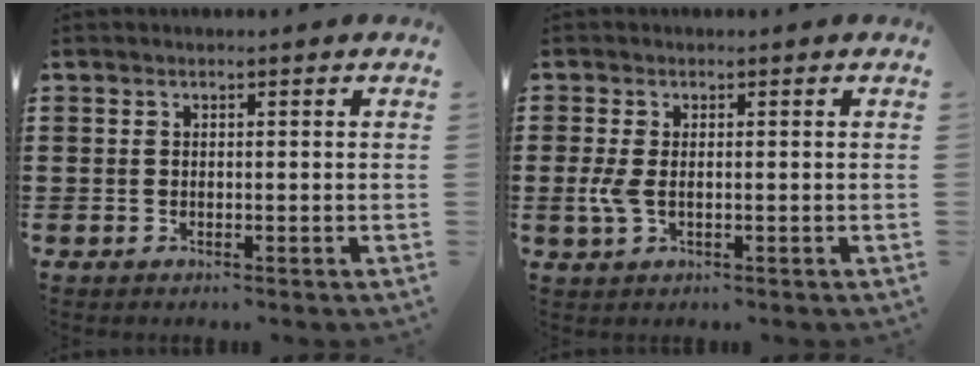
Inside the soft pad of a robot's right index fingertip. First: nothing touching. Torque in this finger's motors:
{"motor_torque": [1.36, 0.77, 0.31, 0.09]}